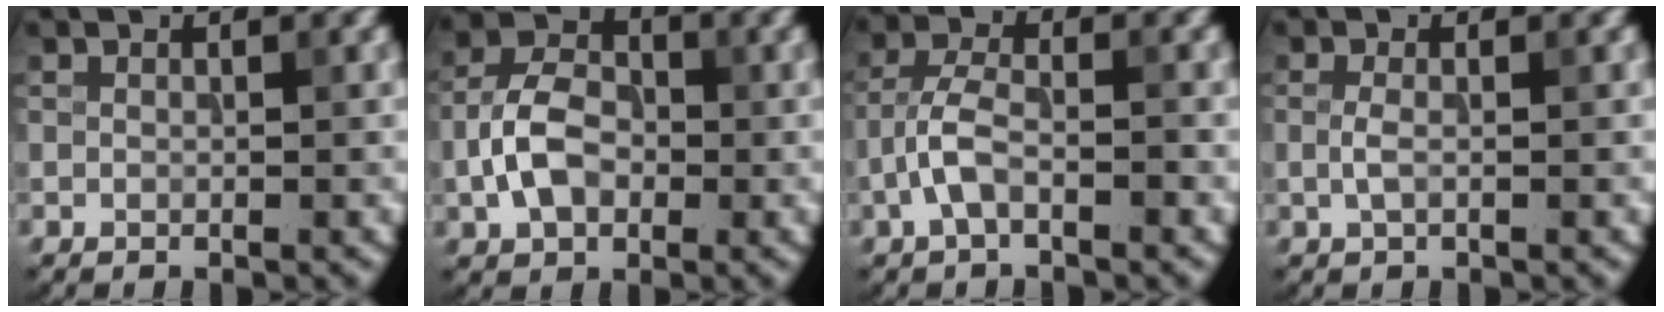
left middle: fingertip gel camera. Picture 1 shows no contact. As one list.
[{"total": 5.1, "force": [-1.2, 3.5, 3.5], "torque": [-0.063, 0.007, -0.028]}, {"total": 3.5, "force": [-1.6, 1.4, 2.7], "torque": [-0.054, 0.009, -0.040]}, {"total": 1.2, "force": [-0.1, 0.5, 1.1], "torque": [-0.027, -0.001, -0.006]}]